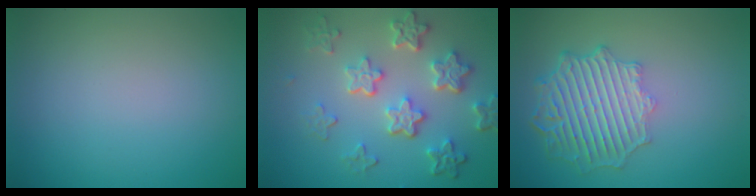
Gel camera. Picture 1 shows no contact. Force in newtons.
{"total": 5.9, "press": 4.4, "slide": 3.9}
{"total": 6.5, "press": 5.0, "slide": 4.1}